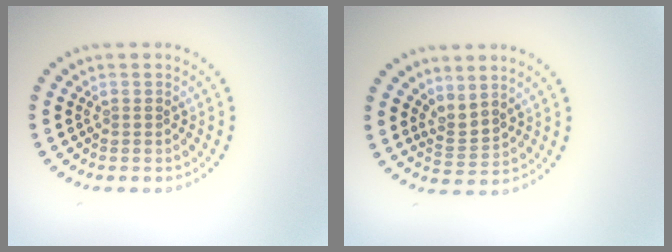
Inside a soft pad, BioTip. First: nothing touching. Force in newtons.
{"total": 2.2, "press": 1.6, "slide": 1.5}